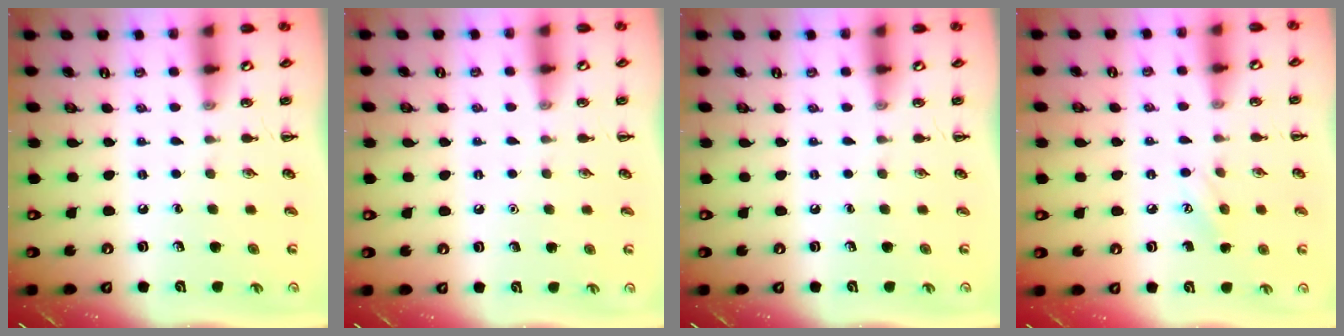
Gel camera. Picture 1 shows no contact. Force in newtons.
{"total": 1.6, "press": 1.6, "slide": 0.1}
{"total": 0.0}
{"total": 6.5, "press": 6.3, "slide": 1.7}